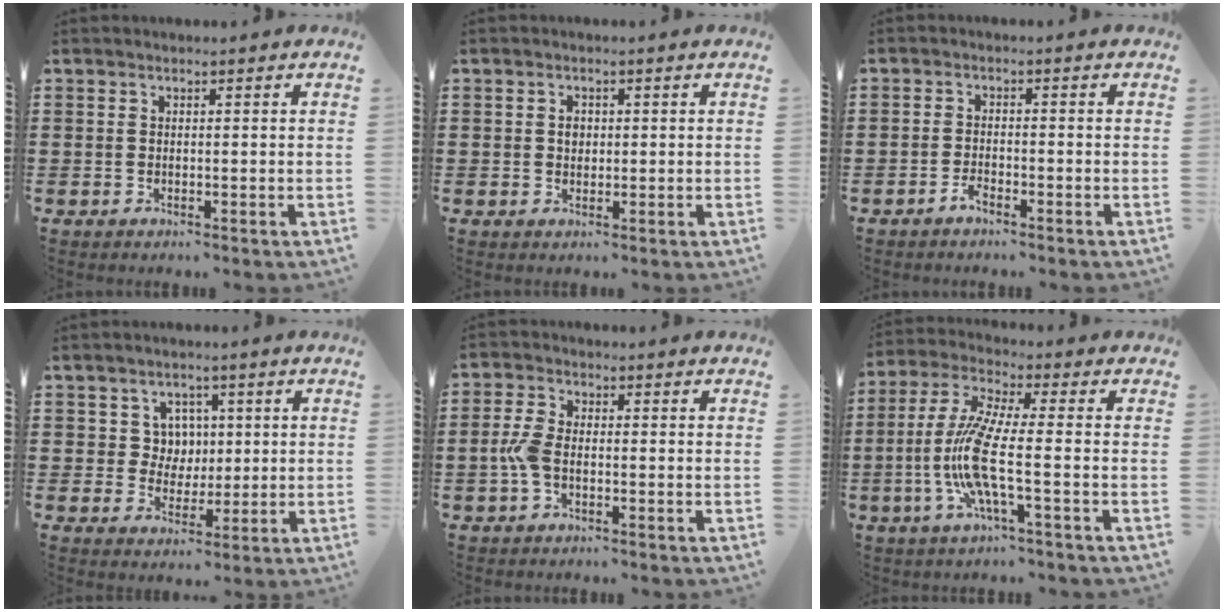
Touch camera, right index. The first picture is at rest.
{"total": 1.5, "force": [0.2, 1.2, 0.9], "torque": [-0.020, 0.007, 0.003]}
{"total": 1.9, "force": [-1.7, 0.4, 0.8], "torque": [-0.018, 0.002, -0.033]}
{"total": 4.9, "force": [1.2, 4.4, 1.6], "torque": [-0.053, 0.017, 0.020]}
{"total": 4.1, "force": [-1.0, 2.1, 3.4], "torque": [-0.090, -0.005, -0.024]}
{"total": 10.6, "force": [-2.4, 1.8, 10.2], "torque": [-0.236, -0.022, -0.055]}